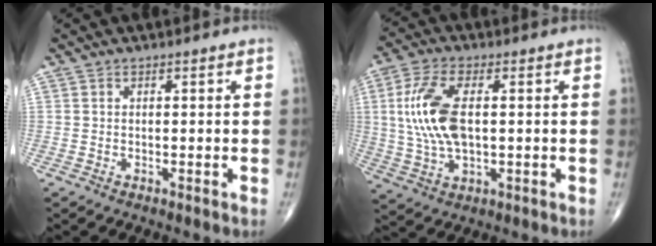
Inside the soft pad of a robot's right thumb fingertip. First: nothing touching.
{"total": 12.7, "force": [1.3, 6.2, 11.0], "torque": [-0.237, 0.004, 0.029]}